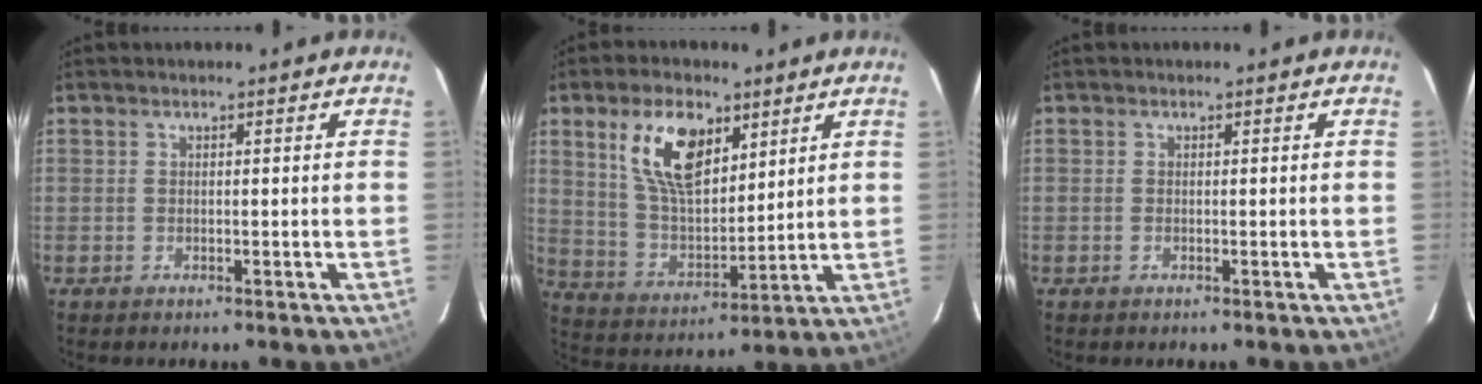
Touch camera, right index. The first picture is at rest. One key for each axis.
{"total": 14.0, "fx": 6.9, "fy": 7.1, "fz": 10.0, "tx": -0.180, "ty": 0.010, "tz": 0.141}
{"total": 0.0}